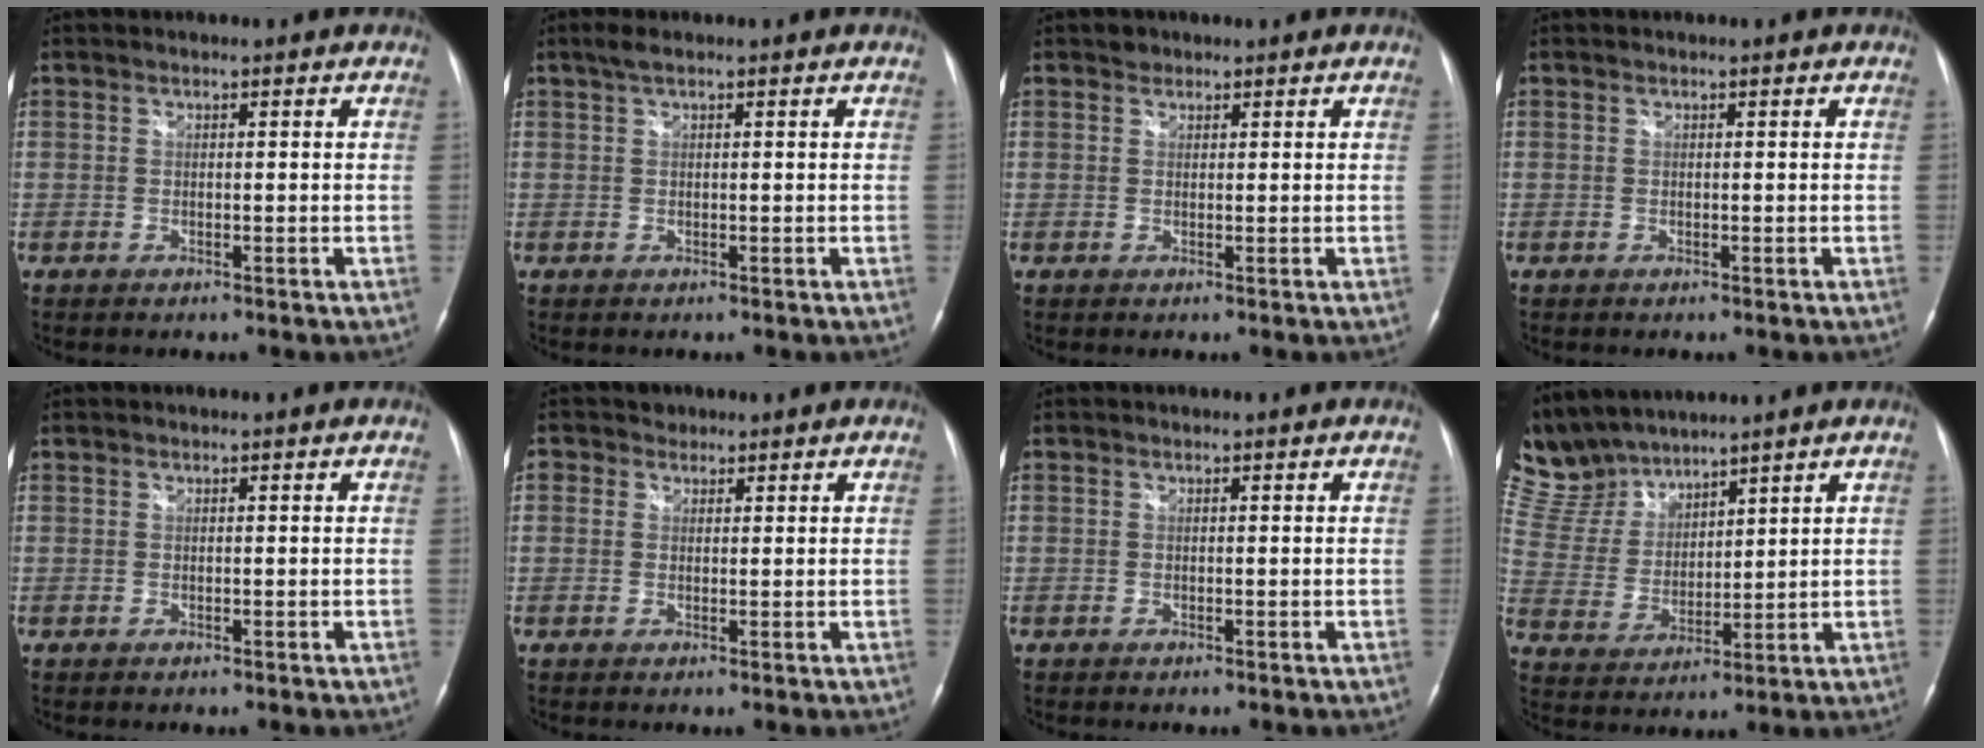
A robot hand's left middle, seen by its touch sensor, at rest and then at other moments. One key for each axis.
{"total": 1.7, "fx": 1.2, "fy": 0.2, "fz": 1.2, "tx": -0.032, "ty": 0.014, "tz": 0.023}
{"total": 1.0, "fx": 0.8, "fy": 0.6, "fz": 0.0, "tx": 0.002, "ty": 0.000, "tz": 0.009}
{"total": 0.0}
{"total": 0.0}
{"total": 2.1, "fx": 1.2, "fy": 1.7, "fz": 0.1, "tx": 0.000, "ty": 0.008, "tz": 0.015}
{"total": 0.0}
{"total": 9.9, "fx": 9.6, "fy": 2.2, "fz": 1.5, "tx": -0.056, "ty": 0.016, "tz": 0.212}